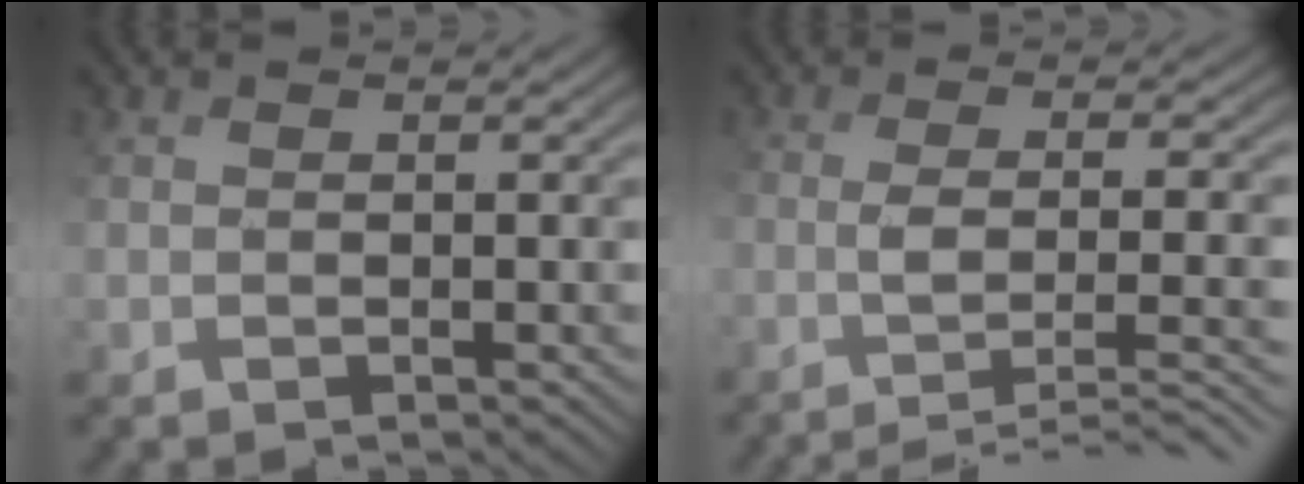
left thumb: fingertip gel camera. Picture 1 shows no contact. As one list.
[{"total": 7.4, "force": [-3.4, 2.0, 6.2], "torque": [-0.090, -0.007, -0.053]}]